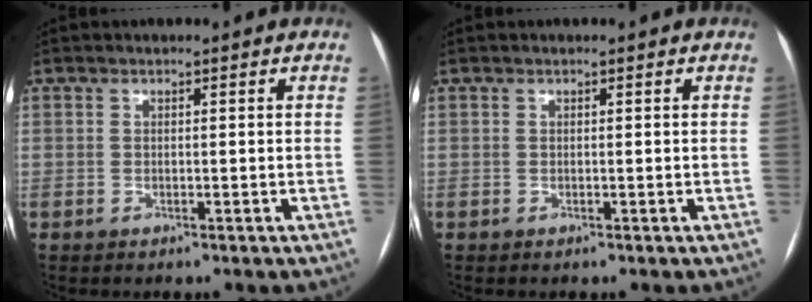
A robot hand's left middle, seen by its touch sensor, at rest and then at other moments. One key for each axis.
{"total": 0.0}